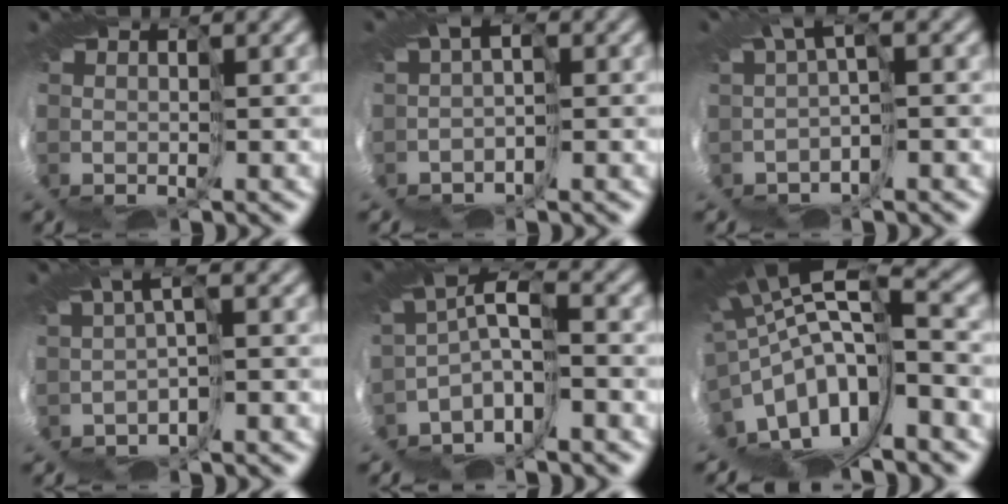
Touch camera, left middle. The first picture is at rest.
{"total": 1.8, "force": [-1.5, 0.8, 0.8], "torque": [-0.019, -0.004, -0.032]}
{"total": 1.6, "force": [-1.3, -0.1, 1.0], "torque": [-0.026, -0.003, -0.029]}
{"total": 1.5, "force": [-1.2, -0.4, 0.8], "torque": [-0.020, -0.003, -0.026]}
{"total": 5.3, "force": [-3.3, 1.8, 3.7], "torque": [-0.074, 0.012, -0.065]}
{"total": 11.4, "force": [-3.3, 4.2, 10.1], "torque": [-0.201, 0.000, -0.035]}